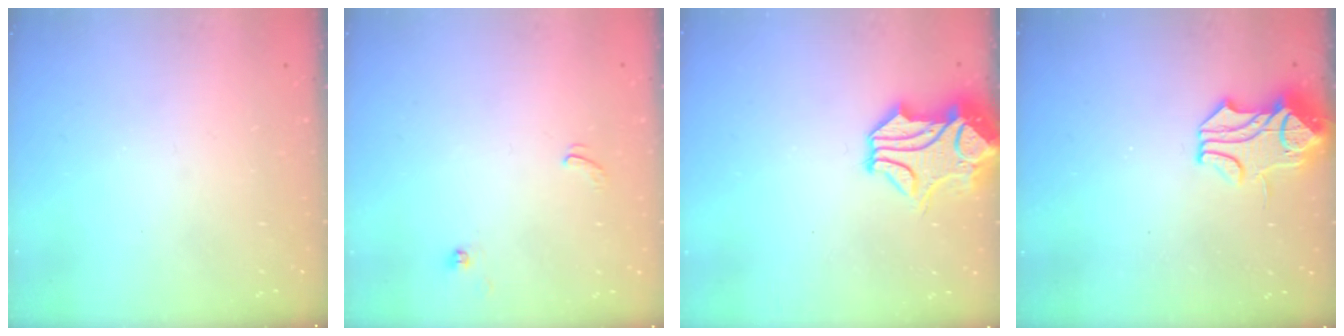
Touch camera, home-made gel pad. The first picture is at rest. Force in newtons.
{"total": 0.0}
{"total": 3.3, "press": 3.0, "slide": 1.4}
{"total": 1.6, "press": 0.8, "slide": 1.4}